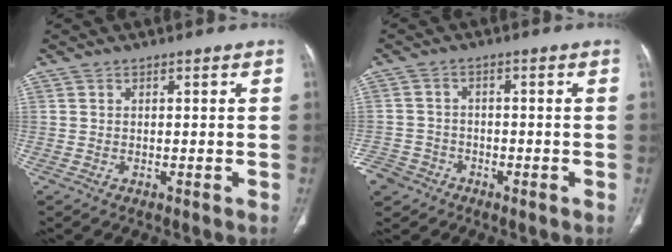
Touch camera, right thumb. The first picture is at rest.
{"total": 6.1, "force": [-3.7, 4.7, 1.1], "torque": [-0.019, 0.019, -0.068]}